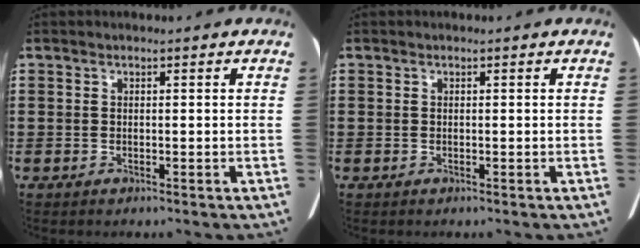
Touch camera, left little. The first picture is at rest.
{"total": 0.0}